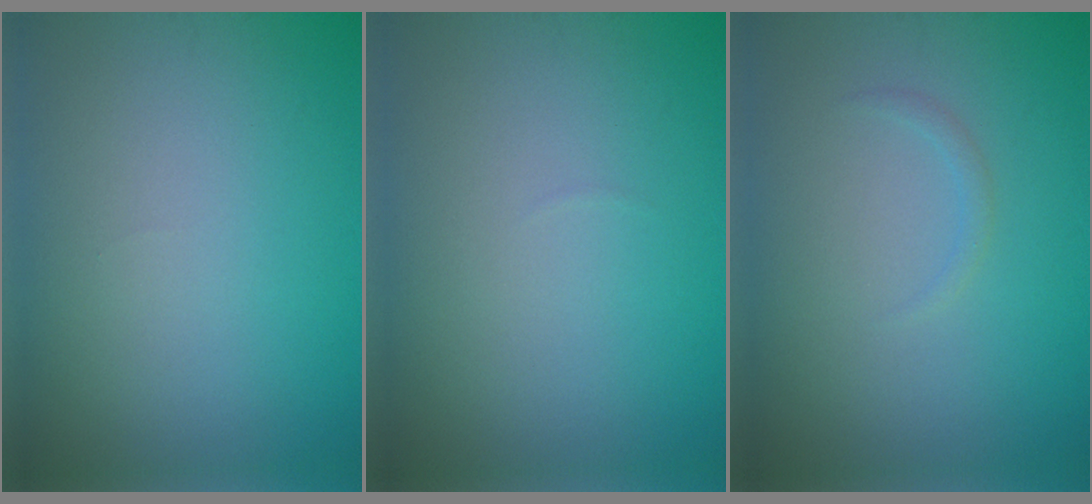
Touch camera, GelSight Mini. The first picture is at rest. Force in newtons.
{"total": 0.0}
{"total": 0.7, "press": 0.7, "slide": 0.1}